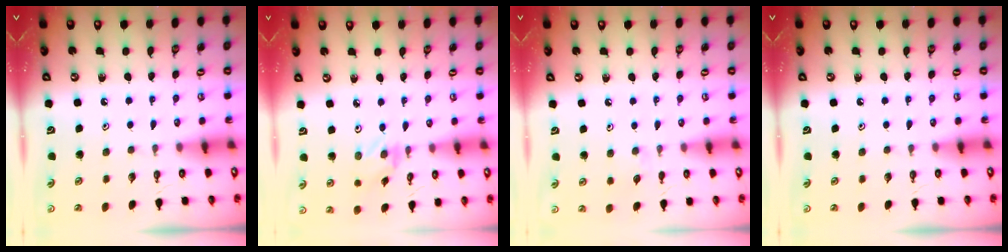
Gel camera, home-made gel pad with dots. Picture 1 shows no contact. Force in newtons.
{"total": 0.8, "press": 0.6, "slide": 0.5}
{"total": 3.9, "press": 3.9, "slide": 0.6}
{"total": 0.0}